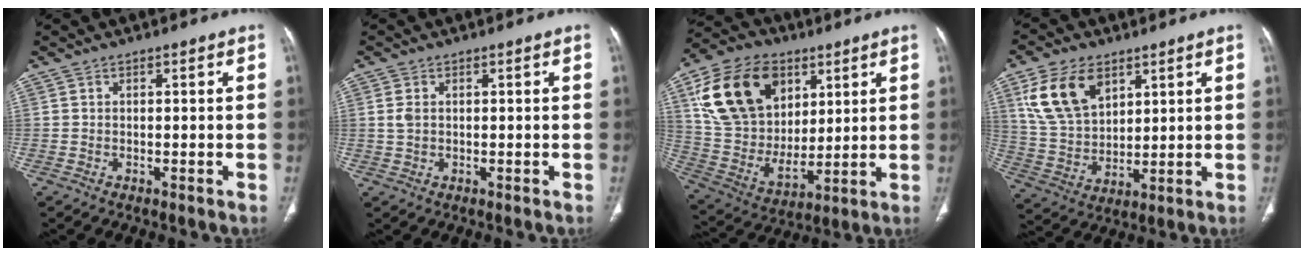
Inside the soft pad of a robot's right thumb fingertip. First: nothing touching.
{"total": 2.1, "force": [0.4, 1.4, 1.6], "torque": [-0.040, 0.002, 0.012]}
{"total": 22.5, "force": [9.1, 15.2, 13.9], "torque": [-0.238, -0.020, 0.170]}
{"total": 13.8, "force": [6.6, 8.5, 8.6], "torque": [-0.150, -0.021, 0.141]}